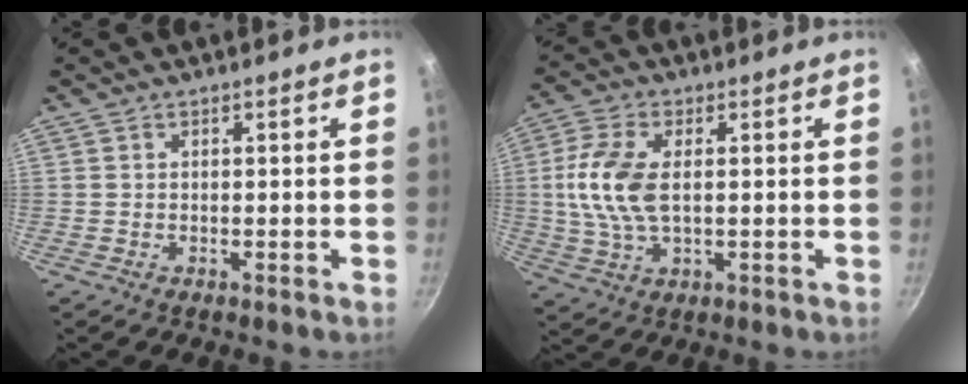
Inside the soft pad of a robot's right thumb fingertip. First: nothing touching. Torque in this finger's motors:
{"motor_torque": [1.39, 1.54, 1.35, -0.50, 0.34]}